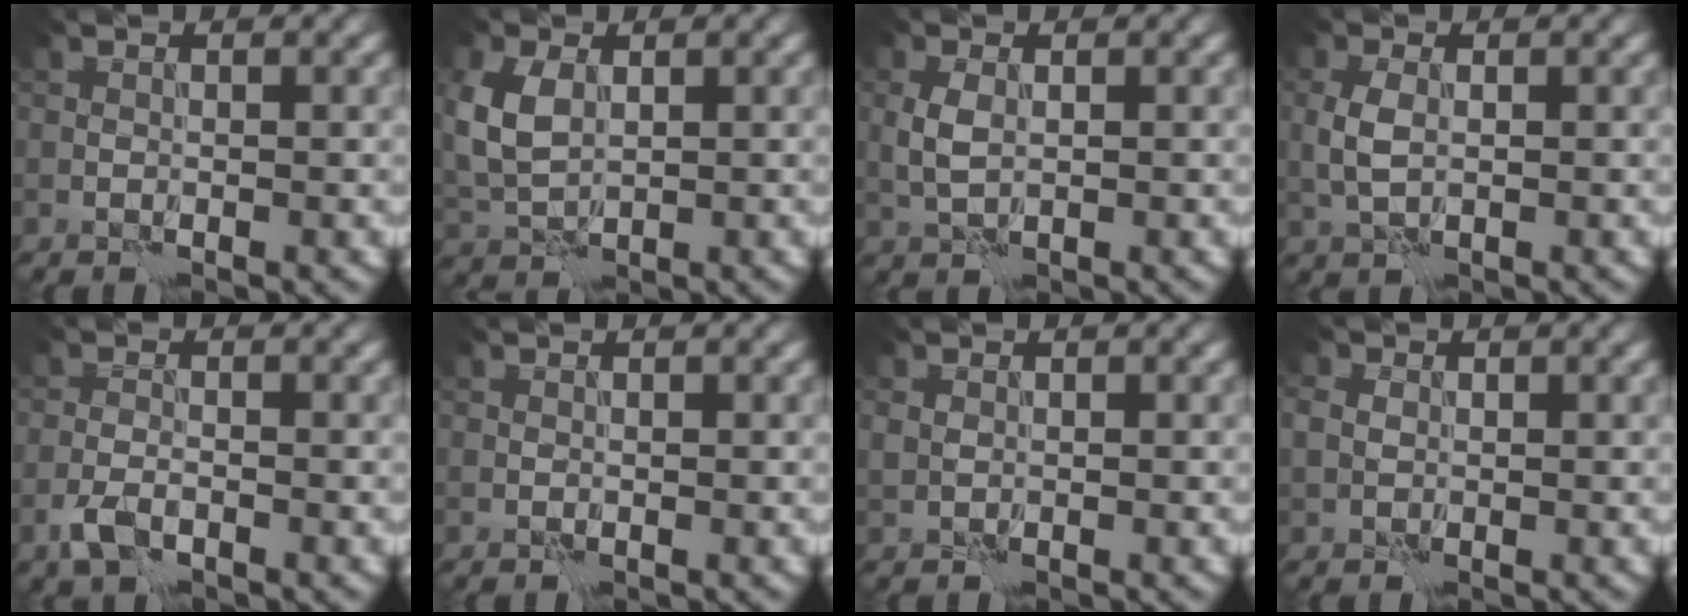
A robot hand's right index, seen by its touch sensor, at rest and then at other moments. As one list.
[{"total": 4.4, "force": [1.1, 2.9, 3.1], "torque": [-0.084, 0.004, 0.023]}, {"total": 1.7, "force": [0.3, 1.1, 1.3], "torque": [-0.036, -0.001, 0.009]}, {"total": 2.0, "force": [0.2, 1.3, 1.5], "torque": [-0.043, -0.002, 0.004]}, {"total": 2.0, "force": [-1.3, 0.8, 1.2], "torque": [-0.026, -0.001, -0.031]}, {"total": 0.0}, {"total": 0.6, "force": [0.2, 0.6, 0.2], "torque": [-0.003, -0.003, 0.003]}, {"total": 1.6, "force": [0.2, 1.5, 0.5], "torque": [-0.010, 0.002, 0.000]}]